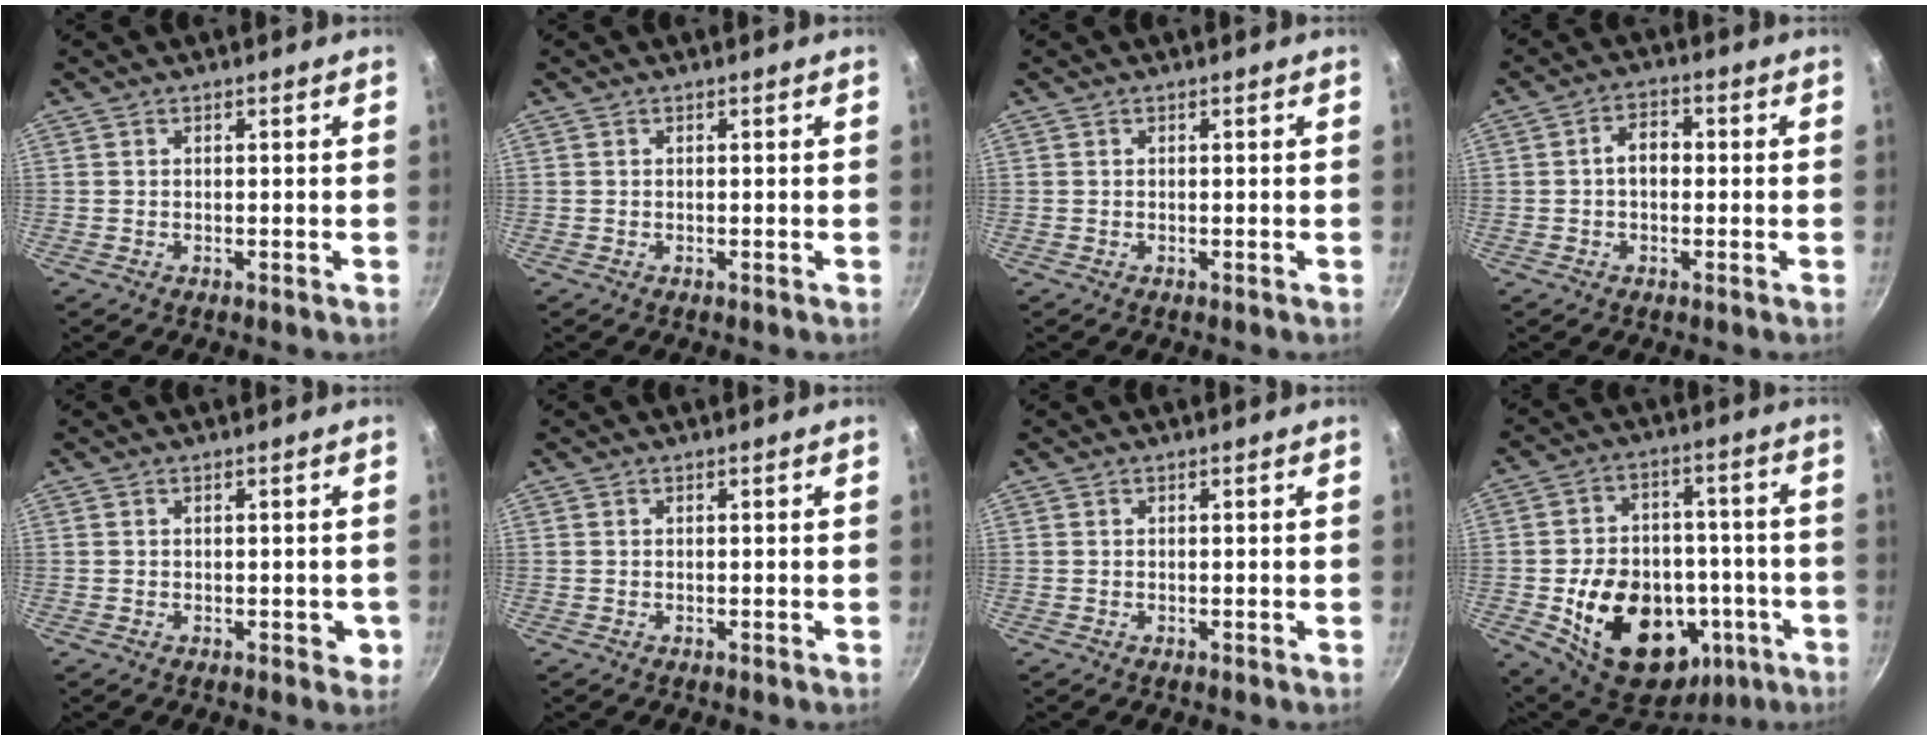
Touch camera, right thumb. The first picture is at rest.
{"total": 0.0}
{"total": 0.0}
{"total": 4.6, "force": [-0.1, 3.2, 3.4], "torque": [-0.035, 0.017, -0.007]}
{"total": 2.3, "force": [-0.5, 1.5, 1.6], "torque": [-0.007, 0.005, -0.006]}
{"total": 0.0}
{"total": 0.0}
{"total": 24.6, "force": [-7.4, 17.4, 15.8], "torque": [-0.219, 0.044, -0.084]}